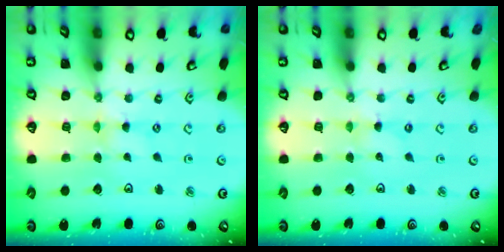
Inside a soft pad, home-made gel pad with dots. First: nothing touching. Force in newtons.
{"total": 0.0}